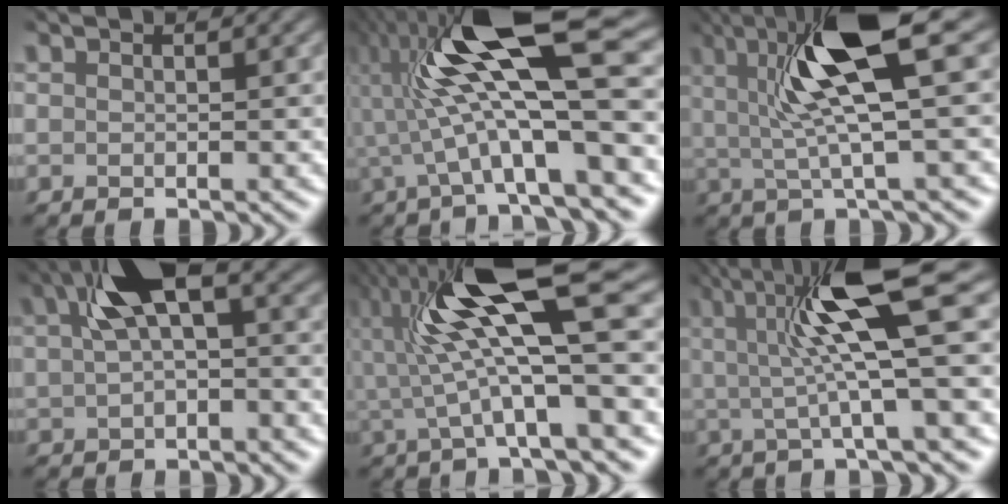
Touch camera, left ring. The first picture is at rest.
{"total": 12.0, "force": [0.9, 3.1, 11.5], "torque": [-0.213, 0.009, 0.020]}
{"total": 7.7, "force": [2.6, 1.3, 7.1], "torque": [-0.138, -0.007, 0.050]}
{"total": 6.0, "force": [1.4, 2.8, 5.1], "torque": [-0.106, 0.009, 0.025]}
{"total": 10.3, "force": [1.1, 2.3, 10.0], "torque": [-0.195, 0.005, 0.027]}
{"total": 7.8, "force": [1.8, 1.1, 7.5], "torque": [-0.131, -0.005, 0.035]}